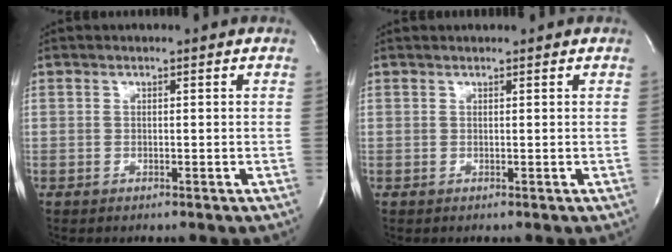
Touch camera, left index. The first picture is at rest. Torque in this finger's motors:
{"motor_torque": [0.27, -0.31, -0.02, -0.01]}